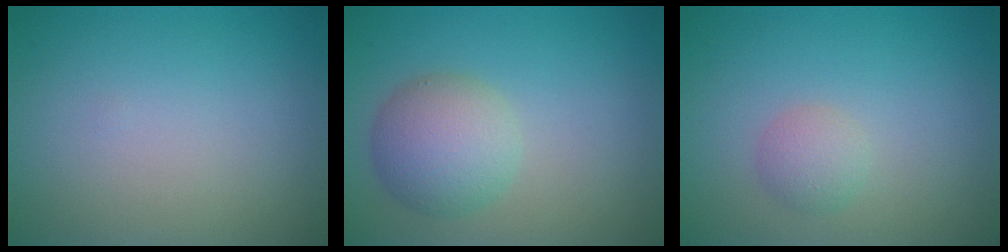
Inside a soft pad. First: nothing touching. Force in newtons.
{"total": 4.6, "press": 4.6, "slide": 0.1}
{"total": 1.7, "press": 1.7, "slide": 0.0}